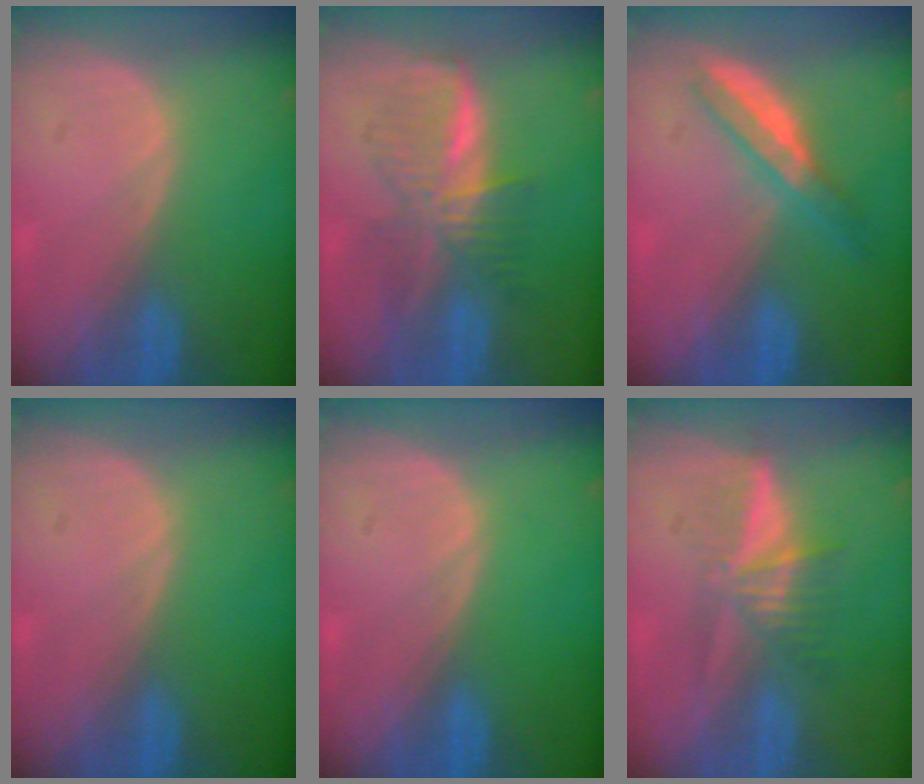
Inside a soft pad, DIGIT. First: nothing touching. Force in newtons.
{"total": 6.7, "press": 6.7, "slide": 0.2}
{"total": 5.2, "press": 4.6, "slide": 2.4}
{"total": 0.0}
{"total": 0.0}
{"total": 5.2, "press": 5.1, "slide": 1.0}